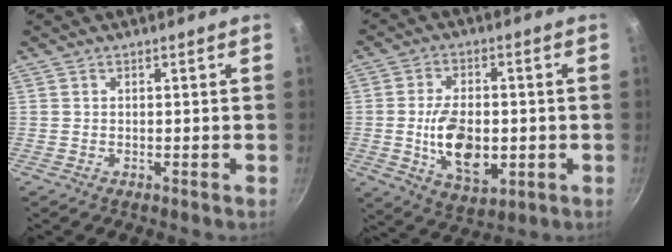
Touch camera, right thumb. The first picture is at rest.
{"total": 12.3, "force": [-1.5, 6.9, 10.0], "torque": [-0.154, -0.003, -0.018]}